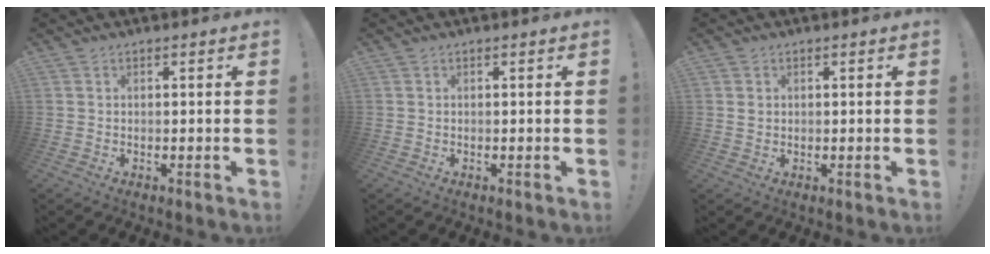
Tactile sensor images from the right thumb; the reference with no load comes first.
{"total": 0.0}
{"total": 1.4, "force": [0.7, 1.2, 0.3], "torque": [0.001, 0.001, 0.011]}